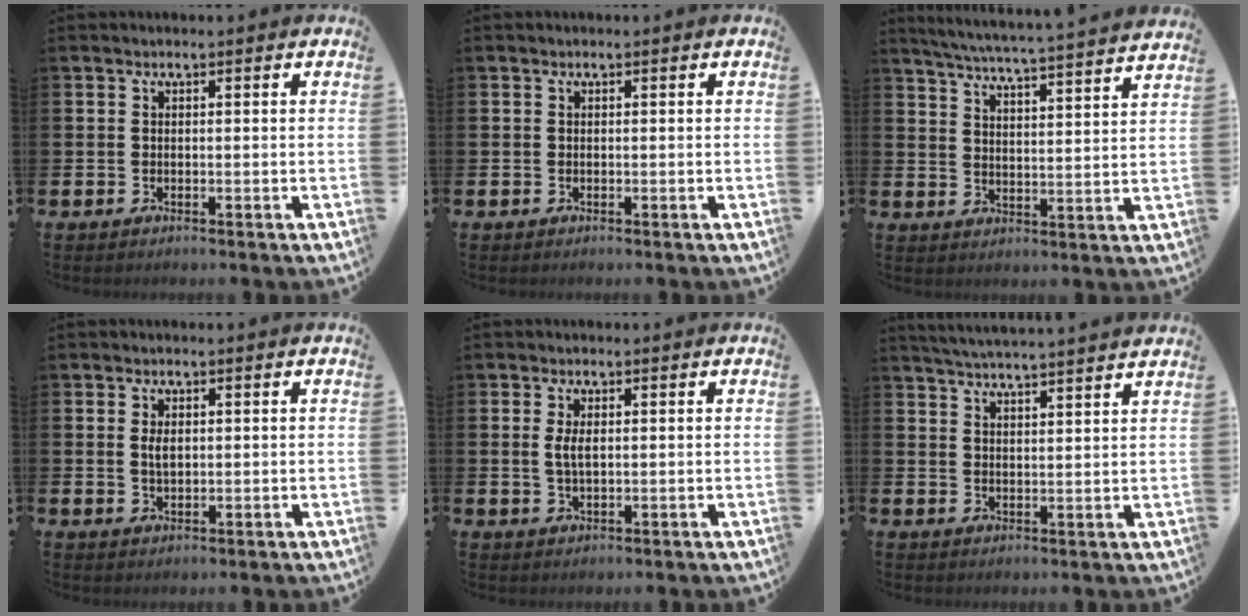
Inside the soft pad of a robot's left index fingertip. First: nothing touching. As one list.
[{"total": 0.0}, {"total": 5.6, "force": [5.4, -0.5, 1.3], "torque": [-0.047, -0.046, 0.092]}, {"total": 2.0, "force": [0.5, 1.1, 1.6], "torque": [-0.020, 0.001, 0.004]}, {"total": 2.5, "force": [0.6, 1.0, 2.2], "torque": [-0.040, 0.003, 0.006]}, {"total": 4.4, "force": [4.4, -0.9, 0.3], "torque": [-0.019, -0.026, 0.077]}]